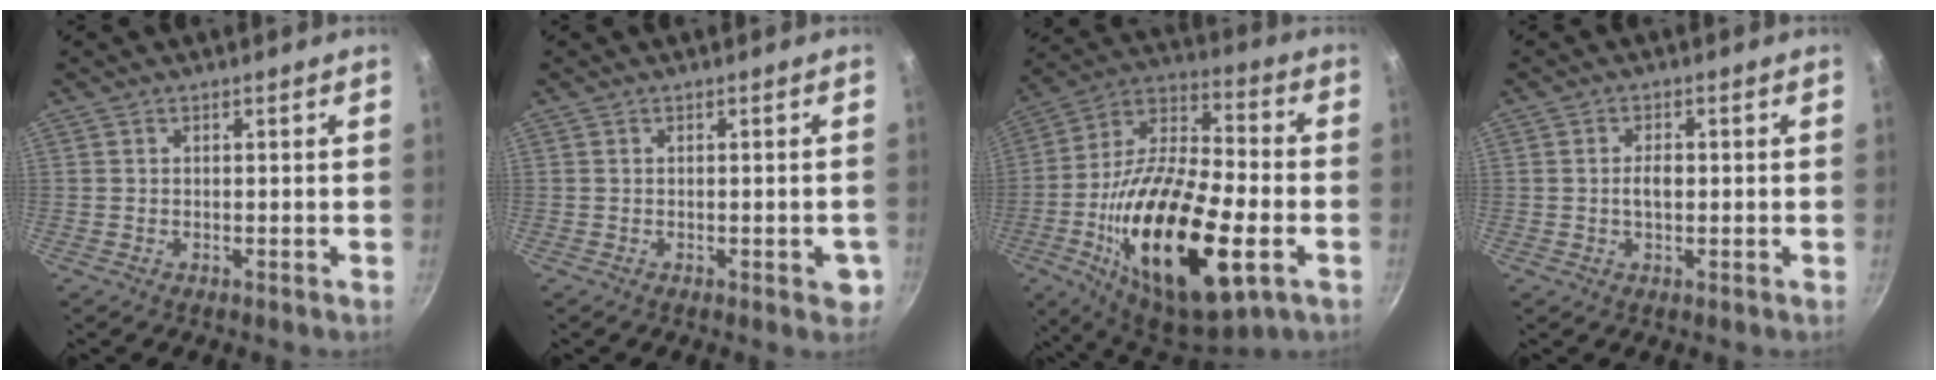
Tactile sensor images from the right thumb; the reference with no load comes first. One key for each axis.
{"total": 3.3, "fx": -1.1, "fy": 1.2, "fz": 2.9, "tx": -0.027, "ty": -0.003, "tz": -0.016}
{"total": 31.1, "fx": -8.8, "fy": 13.5, "fz": 26.6, "tx": -0.466, "ty": 0.018, "tz": -0.149}
{"total": 2.9, "fx": -0.1, "fy": 1.6, "fz": 2.4, "tx": -0.034, "ty": 0.007, "tz": -0.004}